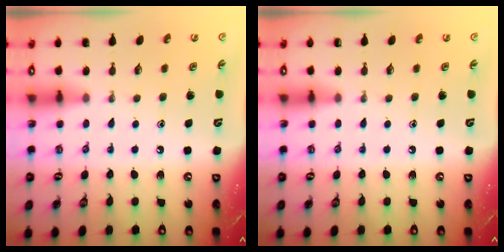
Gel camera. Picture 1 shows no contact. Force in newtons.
{"total": 0.0}